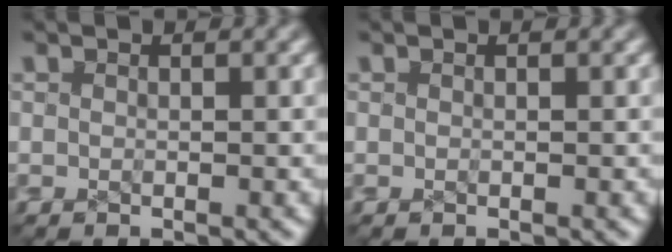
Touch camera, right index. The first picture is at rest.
{"total": 0.0}